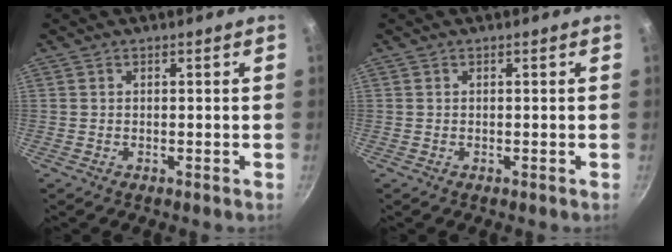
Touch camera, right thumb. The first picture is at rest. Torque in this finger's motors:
{"motor_torque": [0.16, 0.02, -0.14, 0.03, 0.02]}